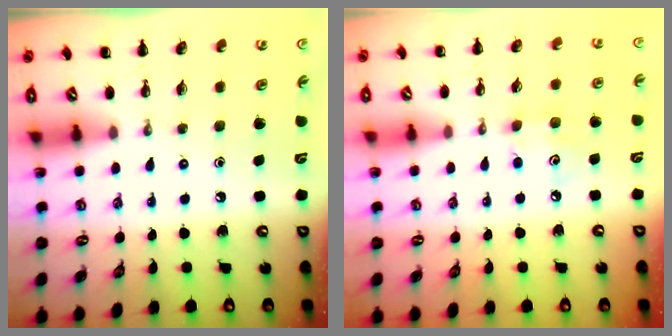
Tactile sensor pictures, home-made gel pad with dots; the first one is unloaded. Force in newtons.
{"total": 4.9, "press": 4.8, "slide": 1.2}